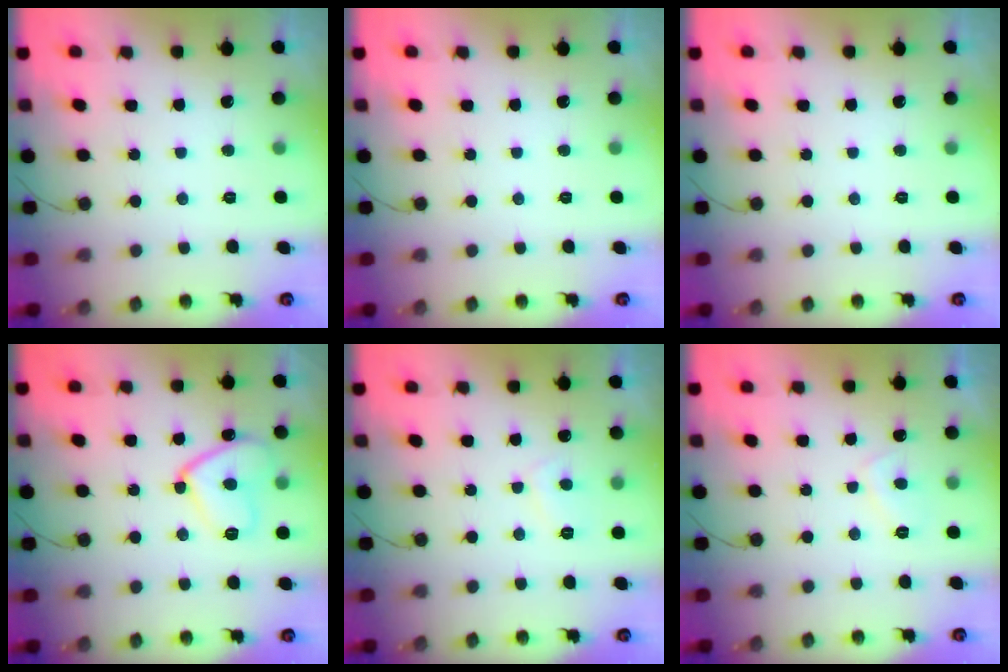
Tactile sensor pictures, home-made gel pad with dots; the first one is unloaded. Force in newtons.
{"total": 0.0}
{"total": 0.0}
{"total": 12.3, "press": 12.3, "slide": 1.0}
{"total": 2.9, "press": 2.9, "slide": 0.5}
{"total": 2.6, "press": 2.6, "slide": 0.5}